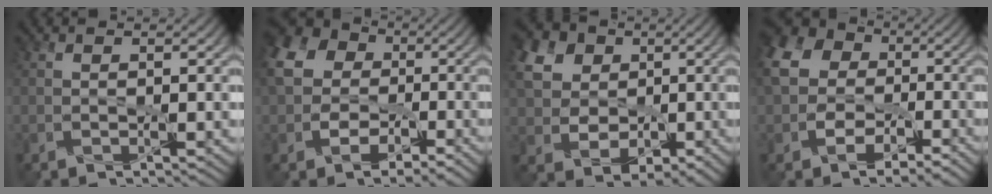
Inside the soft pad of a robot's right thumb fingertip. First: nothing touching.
{"total": 14.5, "force": [-0.2, 12.1, 7.9], "torque": [-0.195, -0.015, -0.017]}
{"total": 11.6, "force": [2.6, 9.7, 5.8], "torque": [-0.193, 0.018, 0.049]}
{"total": 13.3, "force": [-1.2, 10.9, 7.5], "torque": [-0.168, -0.018, -0.036]}